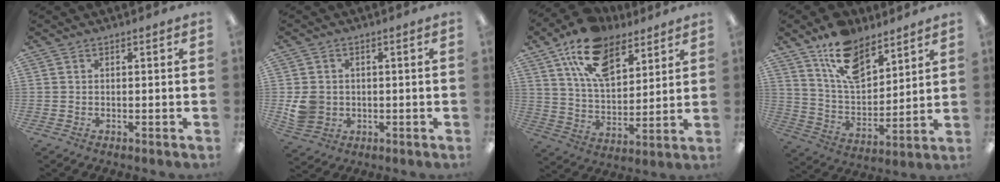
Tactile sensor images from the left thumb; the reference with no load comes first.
{"total": 5.8, "force": [-0.1, 5.4, 2.1], "torque": [-0.050, 0.009, 0.003]}
{"total": 16.4, "force": [10.3, 8.8, 9.2], "torque": [-0.164, -0.037, 0.189]}
{"total": 13.9, "force": [9.7, 7.0, 7.1], "torque": [-0.124, -0.052, 0.180]}